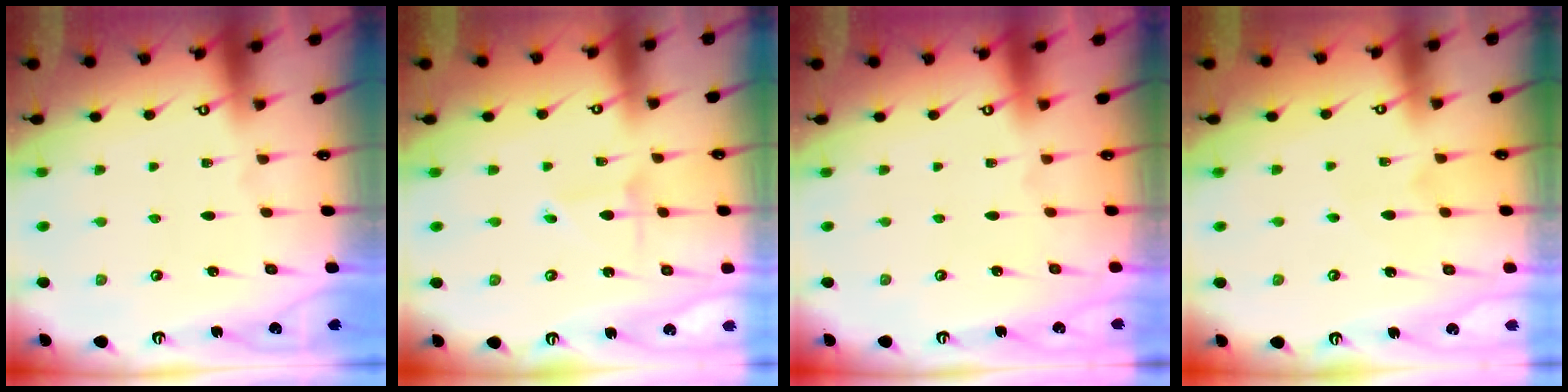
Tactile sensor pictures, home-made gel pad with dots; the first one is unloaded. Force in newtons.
{"total": 2.1, "press": 2.1, "slide": 0.2}
{"total": 0.0}
{"total": 4.6, "press": 4.6, "slide": 0.5}